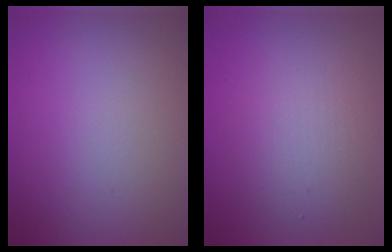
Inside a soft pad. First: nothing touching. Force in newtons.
{"total": 3.6, "press": 3.6, "slide": 0.1}